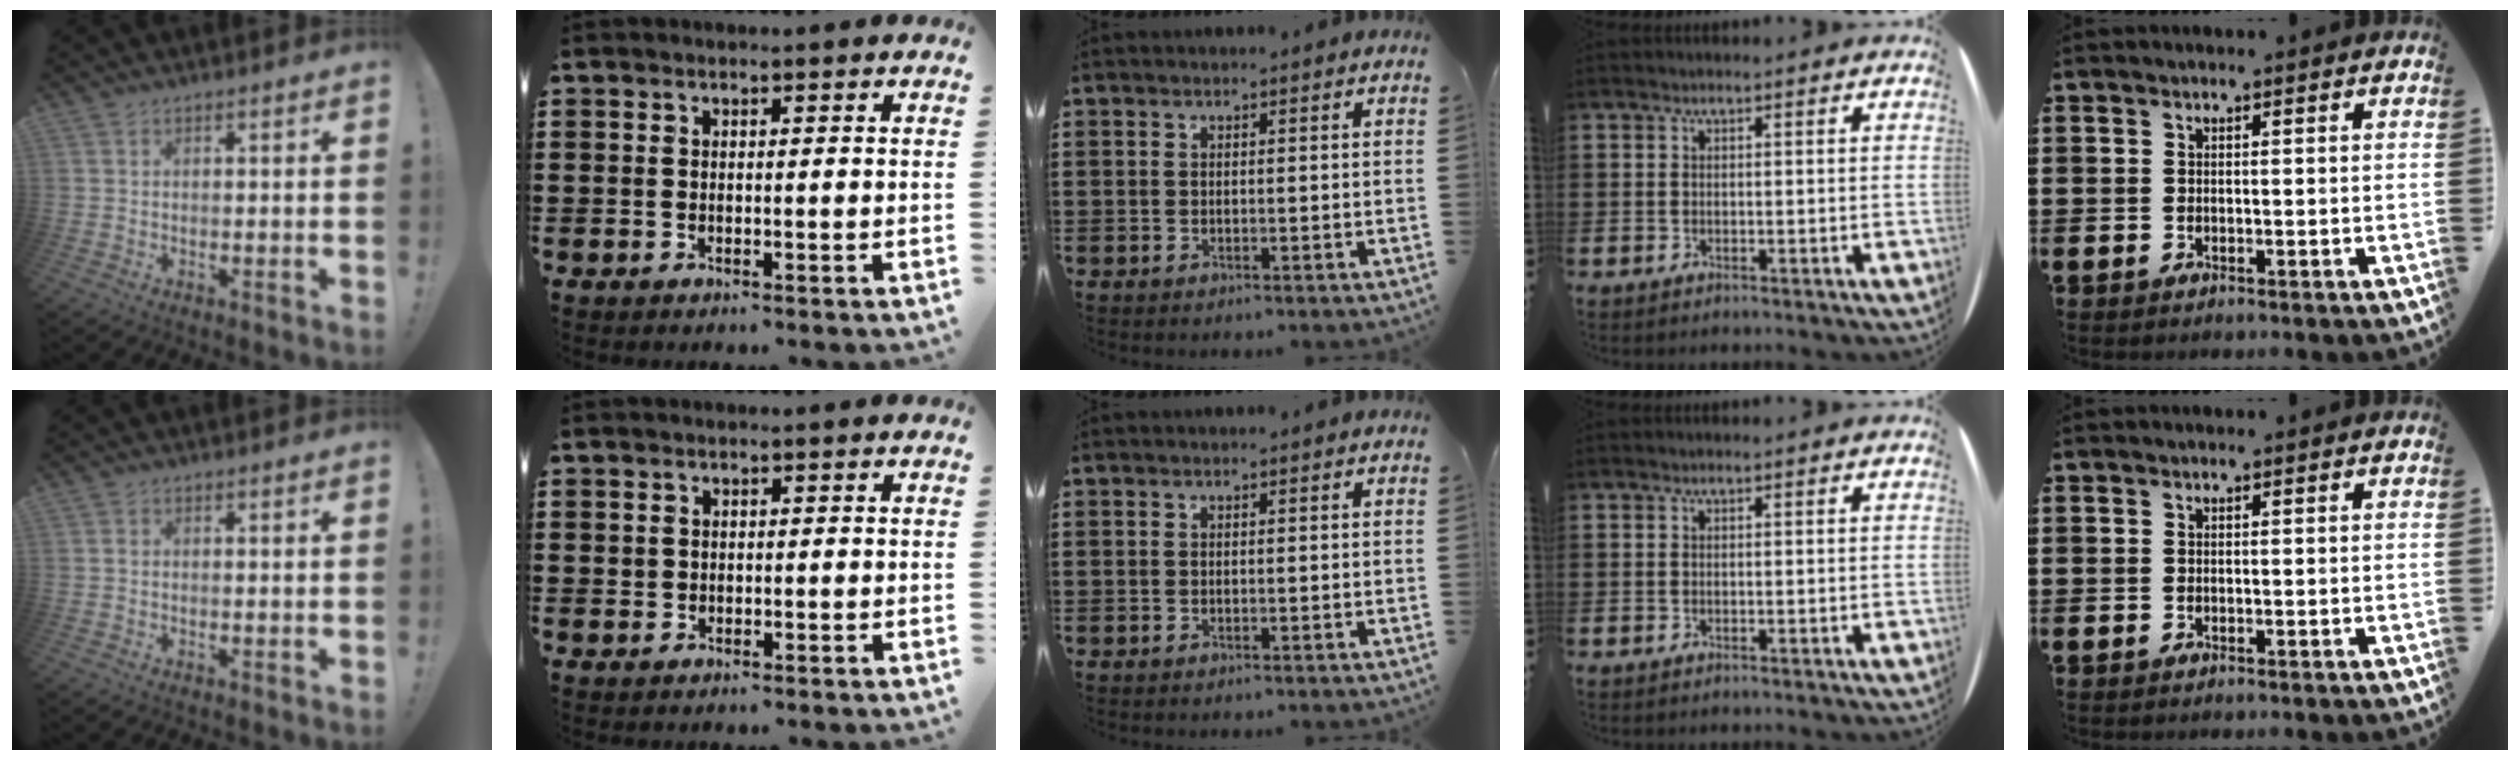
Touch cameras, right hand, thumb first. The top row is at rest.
{"thumb": {"total": 0.6, "force": [0.1, 0.4, 0.4], "torque": [0.000, 0.001, -0.001]}, "index": {"total": 0.7, "force": [0.1, 0.7, 0.1], "torque": [-0.004, 0.006, 0.001]}}